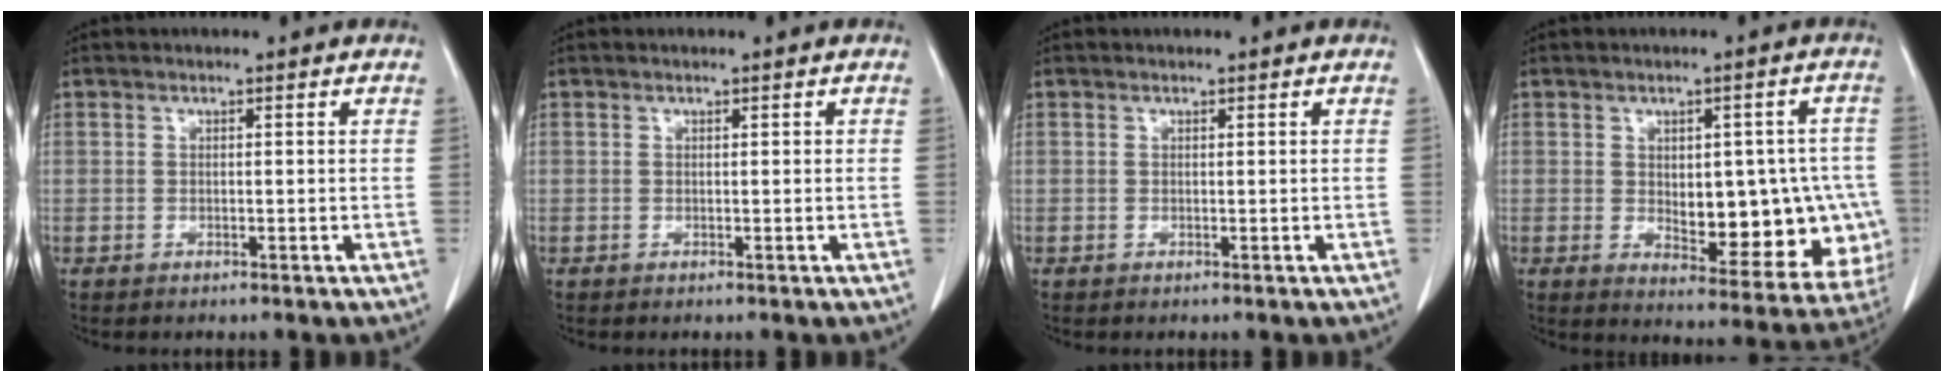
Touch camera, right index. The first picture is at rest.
{"total": 0.0}
{"total": 0.0}
{"total": 15.5, "force": [-1.6, 7.8, 13.3], "torque": [-0.146, 0.016, 0.006]}